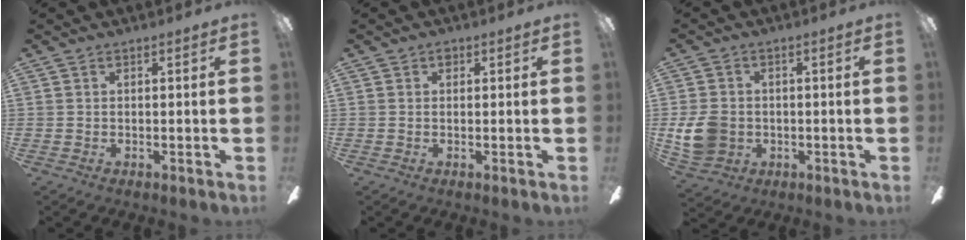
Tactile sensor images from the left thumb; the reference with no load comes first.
{"total": 1.1, "force": [0.6, 0.7, 0.5], "torque": [-0.003, 0.001, 0.009]}
{"total": 8.5, "force": [-0.7, 7.2, 4.5], "torque": [-0.105, 0.016, -0.010]}